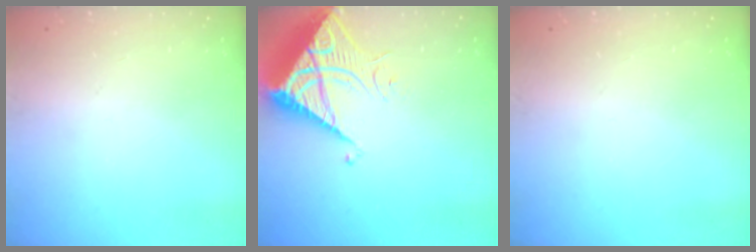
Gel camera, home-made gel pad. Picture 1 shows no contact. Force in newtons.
{"total": 9.8, "press": 9.8, "slide": 1.0}
{"total": 0.0}